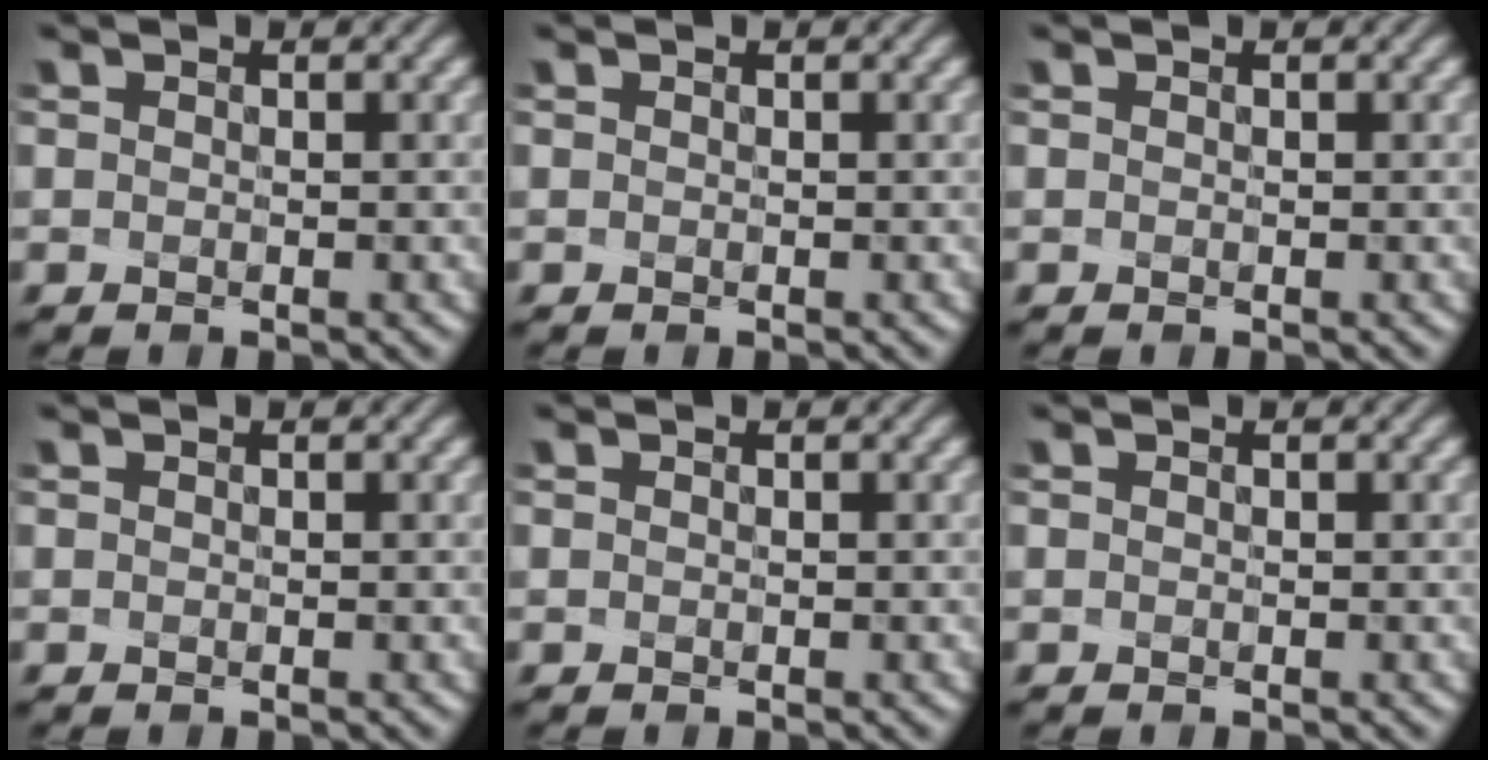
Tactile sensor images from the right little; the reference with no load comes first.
{"total": 0.0}
{"total": 0.0}
{"total": 0.0}
{"total": 0.0}
{"total": 0.0}